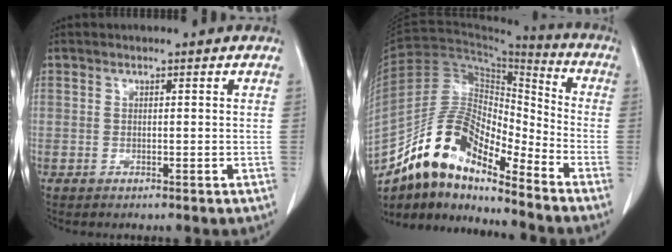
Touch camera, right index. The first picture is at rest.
{"total": 15.9, "force": [-12.3, 4.9, 8.8], "torque": [-0.162, 0.040, -0.223]}